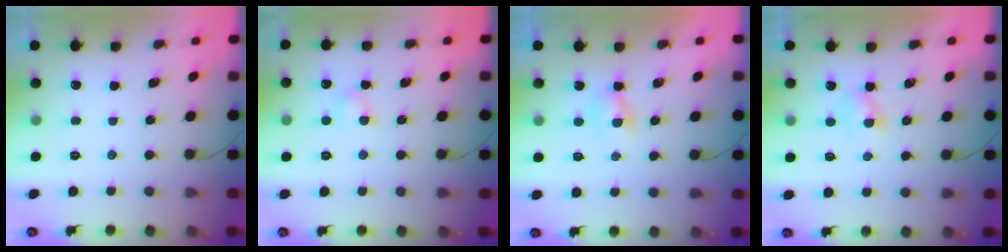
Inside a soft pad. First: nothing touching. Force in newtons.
{"total": 3.0, "press": 2.8, "slide": 1.1}
{"total": 1.3, "press": 1.1, "slide": 0.7}
{"total": 1.6, "press": 1.4, "slide": 0.8}